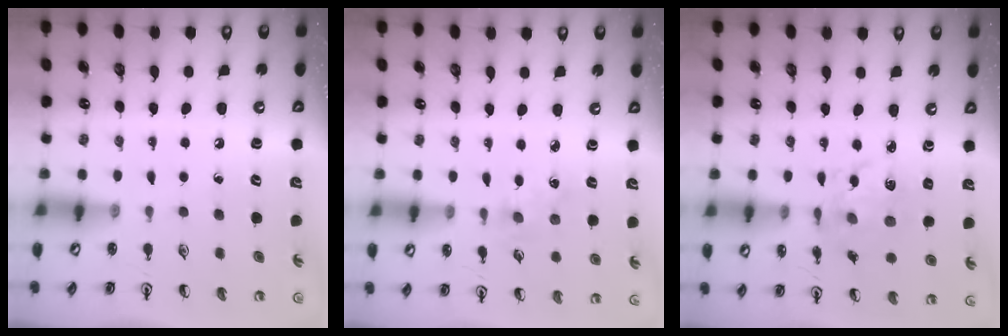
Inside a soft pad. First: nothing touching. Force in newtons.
{"total": 2.1, "press": 2.0, "slide": 0.4}
{"total": 8.3, "press": 8.3, "slide": 0.5}